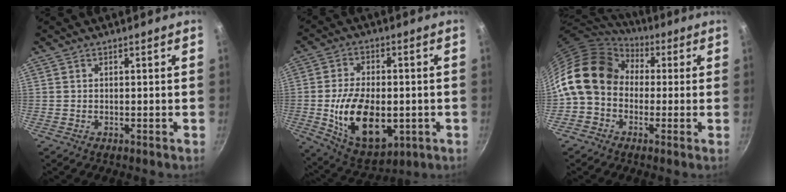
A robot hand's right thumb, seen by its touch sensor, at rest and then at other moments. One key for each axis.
{"total": 17.6, "fx": -2.9, "fy": 10.4, "fz": 13.8, "tx": -0.219, "ty": 0.000, "tz": -0.034}
{"total": 16.5, "fx": 2.0, "fy": 13.0, "fz": 9.8, "tx": -0.169, "ty": 0.038, "tz": 0.015}